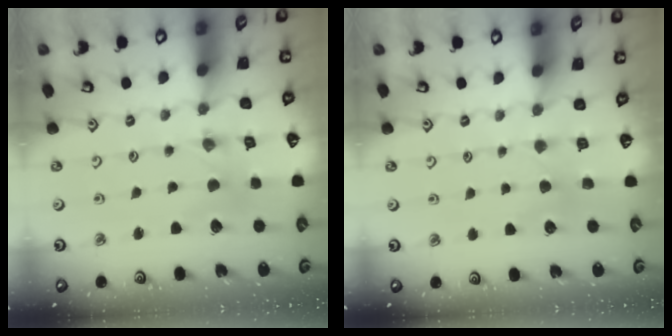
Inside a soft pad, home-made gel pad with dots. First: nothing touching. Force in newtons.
{"total": 2.1, "press": 2.0, "slide": 0.4}